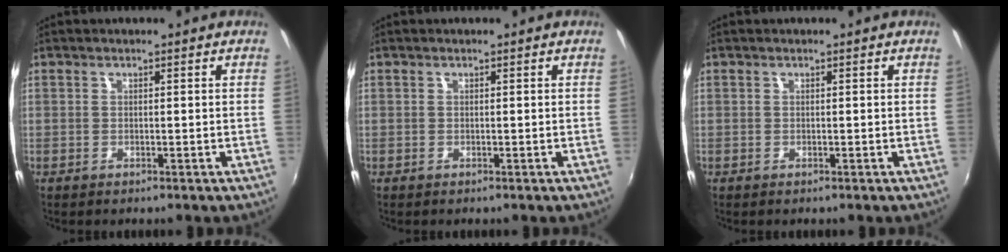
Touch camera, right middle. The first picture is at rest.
{"total": 0.0}
{"total": 0.0}